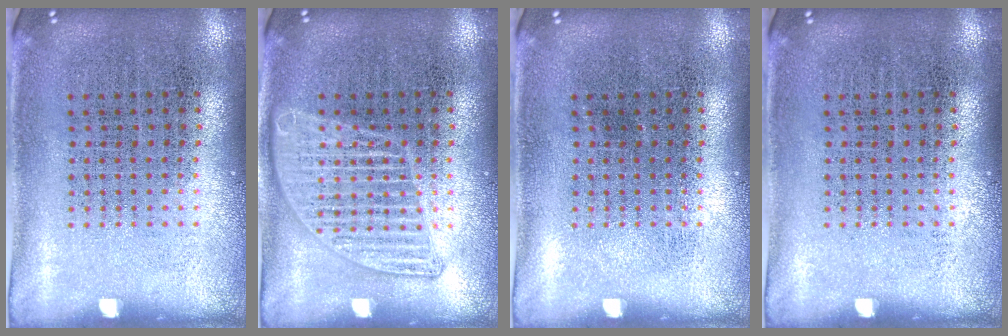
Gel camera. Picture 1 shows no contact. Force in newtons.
{"total": 2.4, "press": 2.3, "slide": 0.3}
{"total": 0.0}
{"total": 0.0}